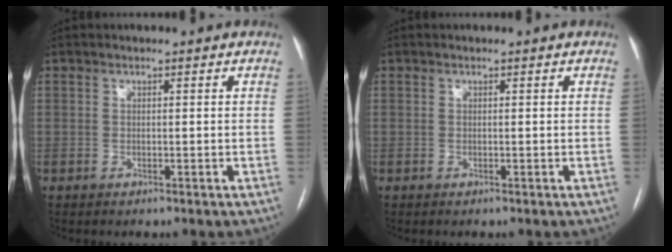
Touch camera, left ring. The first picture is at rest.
{"total": 0.0}